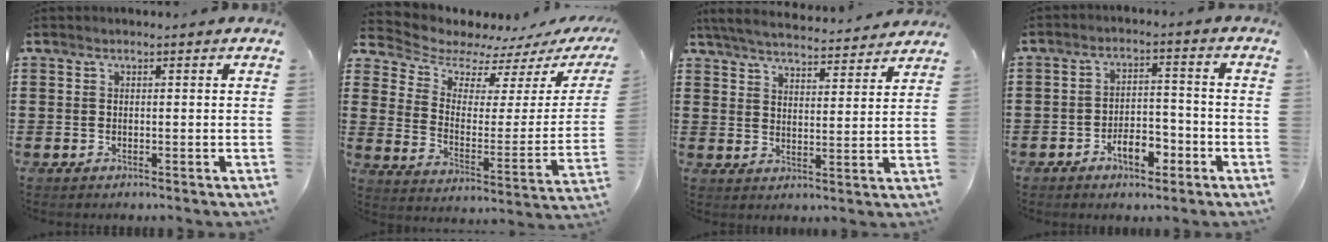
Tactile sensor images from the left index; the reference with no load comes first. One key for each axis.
{"total": 6.1, "fx": 5.6, "fy": 2.3, "fz": 0.6, "tx": -0.053, "ty": -0.044, "tz": 0.099}
{"total": 5.4, "fx": 5.2, "fy": 0.0, "fz": 1.1, "tx": -0.043, "ty": -0.032, "tz": 0.090}
{"total": 5.6, "fx": -3.4, "fy": 2.6, "fz": 3.6, "tx": -0.050, "ty": 0.011, "tz": -0.065}